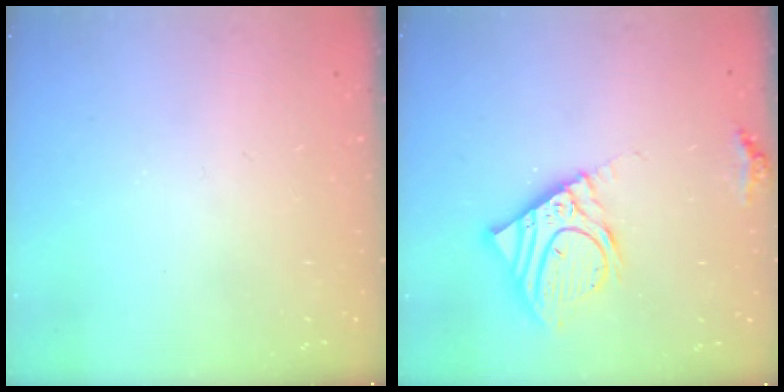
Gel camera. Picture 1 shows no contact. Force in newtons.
{"total": 14.3, "press": 14.1, "slide": 2.5}